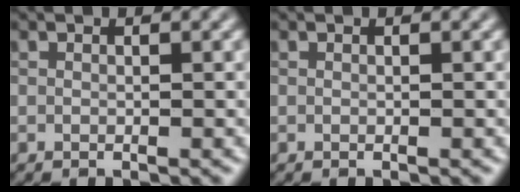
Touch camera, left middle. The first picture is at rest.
{"total": 0.0}